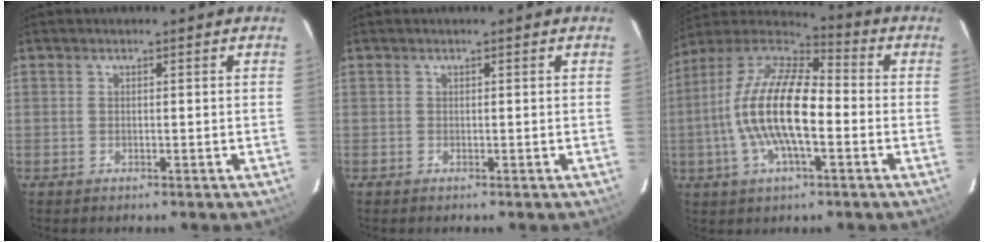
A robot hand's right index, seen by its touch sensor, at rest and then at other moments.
{"total": 0.0}
{"total": 17.1, "force": [-2.7, 6.1, 15.8], "torque": [-0.301, 0.001, -0.060]}